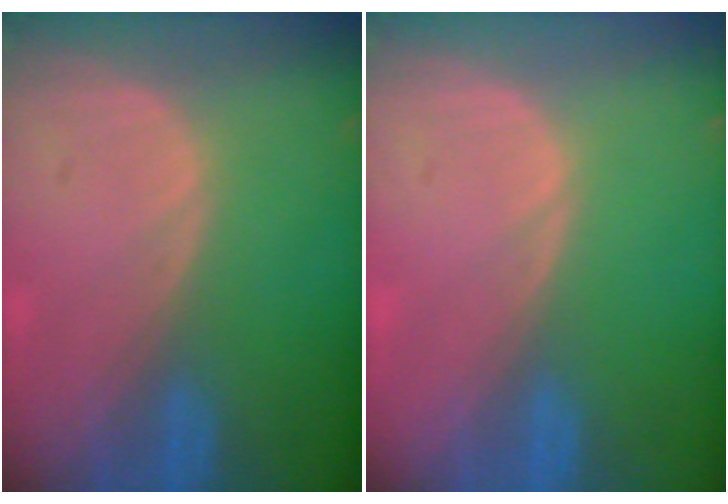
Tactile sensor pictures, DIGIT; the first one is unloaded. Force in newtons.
{"total": 0.0}